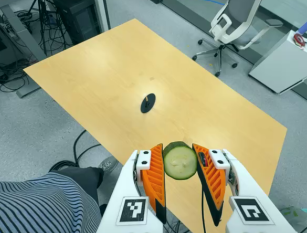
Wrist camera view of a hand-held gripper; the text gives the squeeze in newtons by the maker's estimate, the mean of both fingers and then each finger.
{"total": 10.0, "left": 10.7, "right": 9.3}